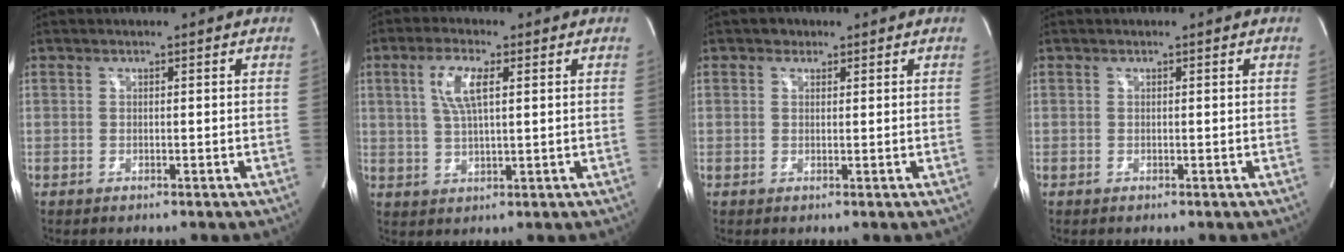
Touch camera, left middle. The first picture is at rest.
{"total": 6.1, "force": [2.0, 1.3, 5.6], "torque": [-0.117, 0.005, 0.040]}
{"total": 1.5, "force": [0.9, 1.2, 0.3], "torque": [-0.004, 0.003, 0.010]}
{"total": 0.0}